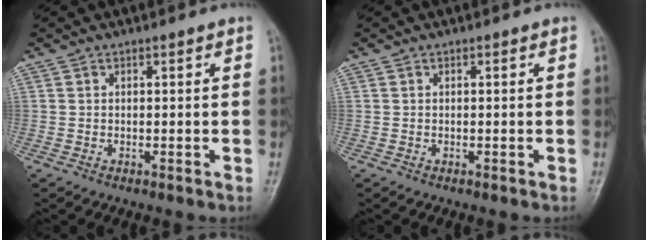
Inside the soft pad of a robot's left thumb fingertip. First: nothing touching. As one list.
[{"total": 0.0}]